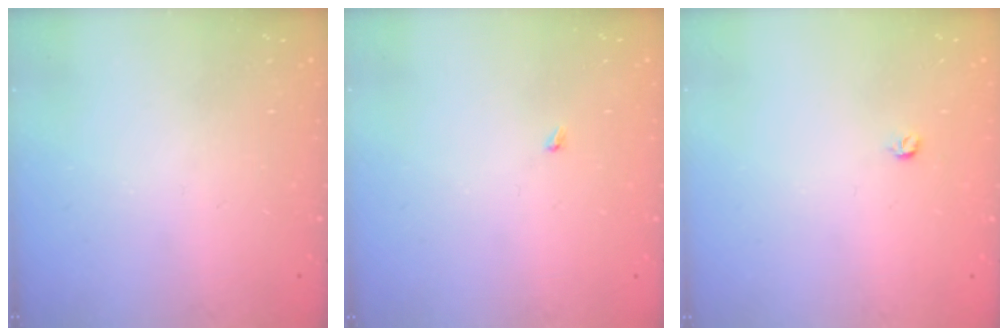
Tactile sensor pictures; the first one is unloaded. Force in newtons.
{"total": 1.9, "press": 1.9, "slide": 0.3}
{"total": 3.2, "press": 3.2, "slide": 0.4}